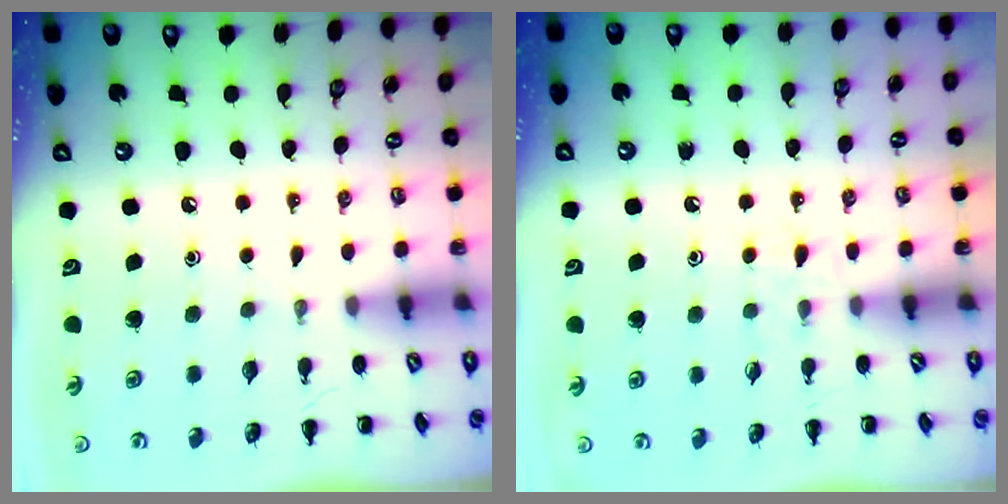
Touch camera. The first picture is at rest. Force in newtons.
{"total": 4.5, "press": 4.1, "slide": 1.8}